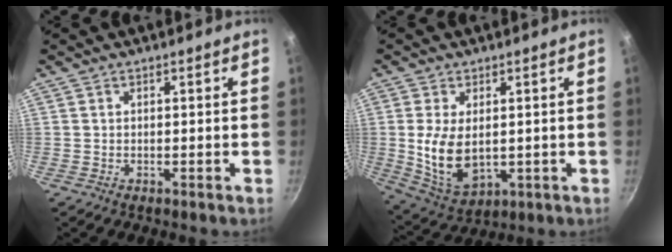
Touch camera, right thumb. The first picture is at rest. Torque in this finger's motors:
{"motor_torque": [-0.71, 0.67, 0.69, 0.66, 0.17]}